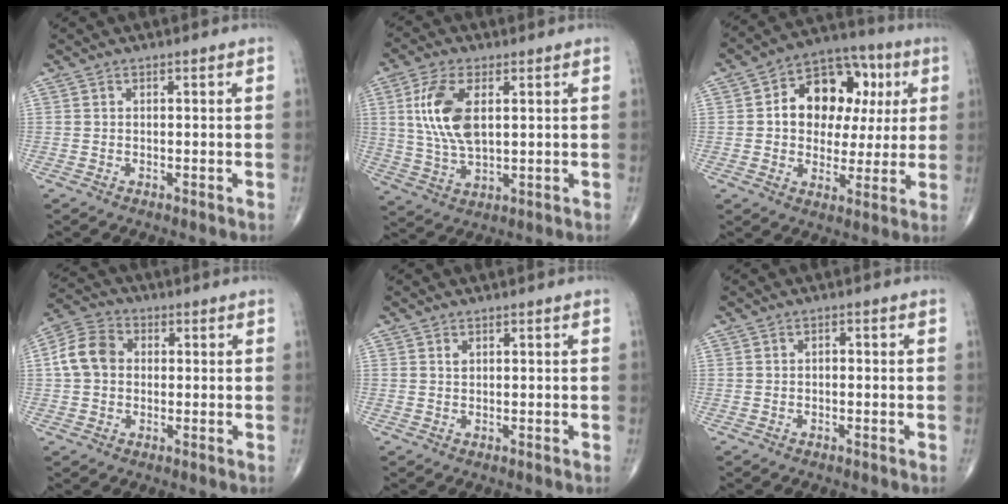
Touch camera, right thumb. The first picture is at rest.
{"total": 11.2, "force": [2.6, 5.4, 9.4], "torque": [-0.197, -0.007, 0.054]}
{"total": 16.6, "force": [3.3, 11.7, 11.3], "torque": [-0.116, 0.019, 0.045]}
{"total": 8.0, "force": [0.5, 6.3, 4.8], "torque": [-0.086, 0.022, 0.000]}
{"total": 0.7, "force": [0.4, 0.4, 0.4], "torque": [-0.003, 0.000, 0.008]}
{"total": 0.8, "force": [-0.2, 0.5, 0.6], "torque": [-0.004, 0.004, -0.005]}